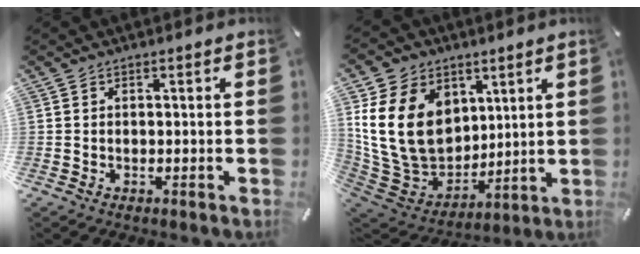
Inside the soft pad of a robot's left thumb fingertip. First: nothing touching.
{"total": 20.4, "force": [5.0, 15.9, 11.8], "torque": [-0.260, -0.034, 0.093]}